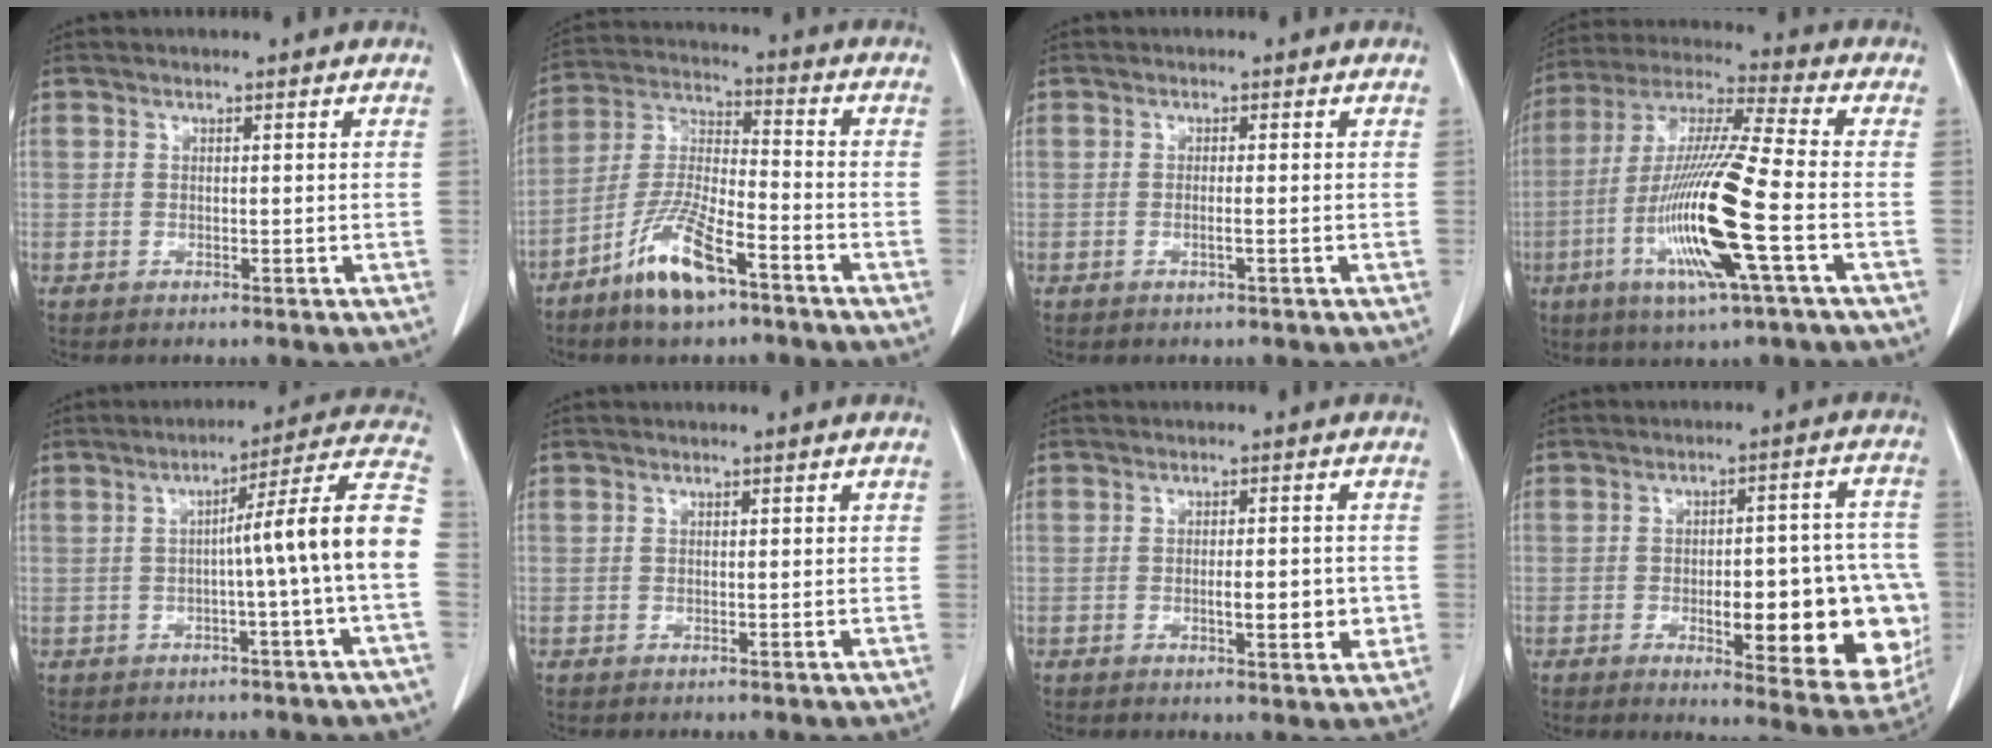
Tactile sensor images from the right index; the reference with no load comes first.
{"total": 11.4, "force": [-7.1, 2.6, 8.5], "torque": [-0.182, -0.010, -0.135]}
{"total": 1.1, "force": [-0.3, -0.2, 1.0], "torque": [-0.021, -0.002, -0.006]}
{"total": 17.6, "force": [-5.1, 0.3, 16.8], "torque": [-0.345, -0.018, -0.102]}
{"total": 11.9, "force": [-1.2, -1.8, 11.7], "torque": [-0.151, 0.026, -0.022]}
{"total": 0.6, "force": [0.2, 0.2, 0.6], "torque": [-0.007, 0.002, 0.002]}
{"total": 4.9, "force": [-0.7, 1.3, 4.6], "torque": [-0.070, -0.003, -0.007]}
{"total": 19.3, "force": [-4.1, 5.8, 18.0], "torque": [-0.147, 0.028, -0.025]}